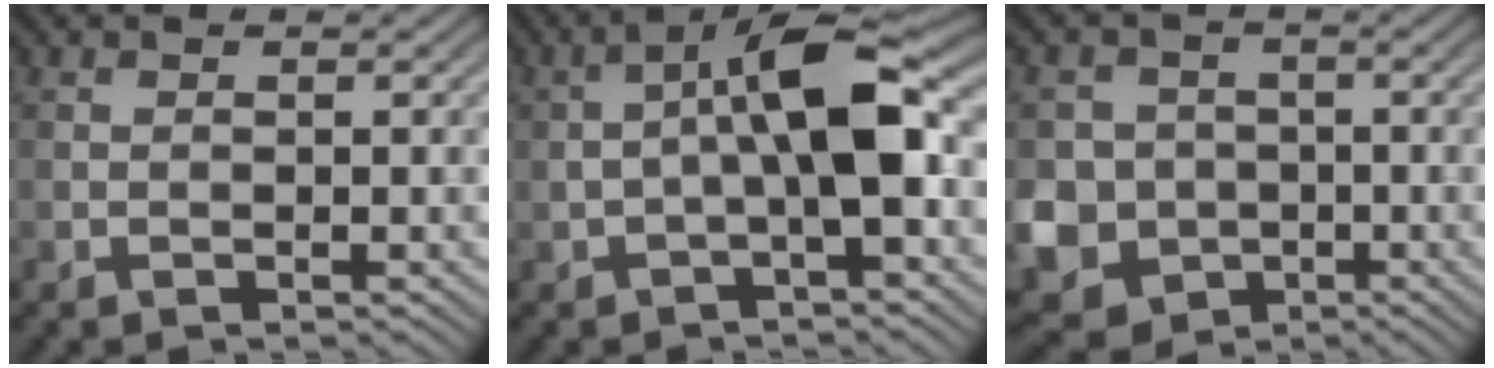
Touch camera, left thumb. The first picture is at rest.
{"total": 8.6, "force": [0.0, 2.8, 8.1], "torque": [-0.142, 0.023, -0.006]}
{"total": 9.8, "force": [-2.8, 9.1, 2.3], "torque": [-0.085, -0.028, -0.073]}